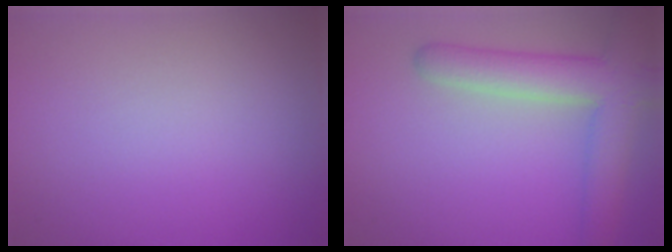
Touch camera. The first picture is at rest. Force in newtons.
{"total": 5.9, "press": 5.9, "slide": 0.3}